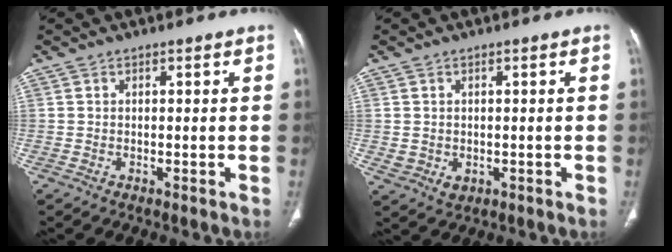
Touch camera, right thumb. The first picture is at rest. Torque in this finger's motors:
{"motor_torque": [-0.09, 0.37, -0.22, 0.03, 0.00]}